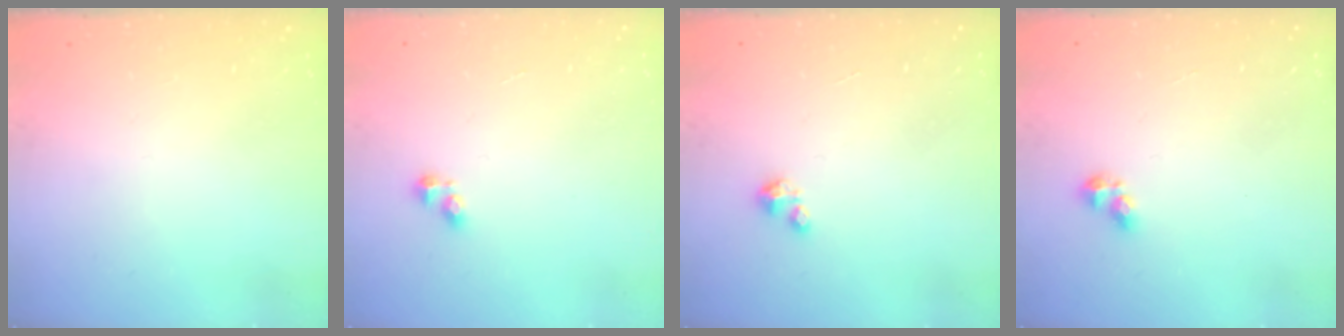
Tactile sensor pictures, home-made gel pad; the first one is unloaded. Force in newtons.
{"total": 2.5, "press": 2.5, "slide": 0.3}
{"total": 0.9, "press": 0.9, "slide": 0.2}
{"total": 4.8, "press": 4.8, "slide": 0.6}